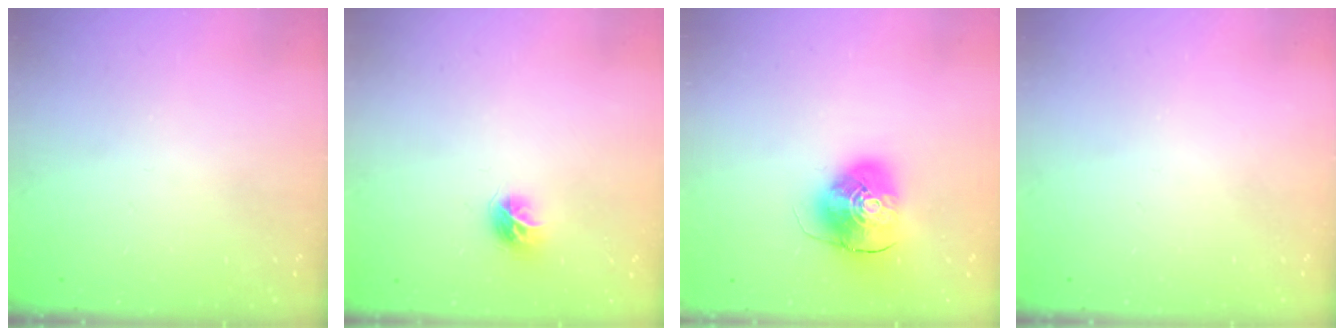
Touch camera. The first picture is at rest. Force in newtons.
{"total": 7.5, "press": 7.5, "slide": 0.4}
{"total": 9.7, "press": 9.6, "slide": 1.4}
{"total": 0.0}